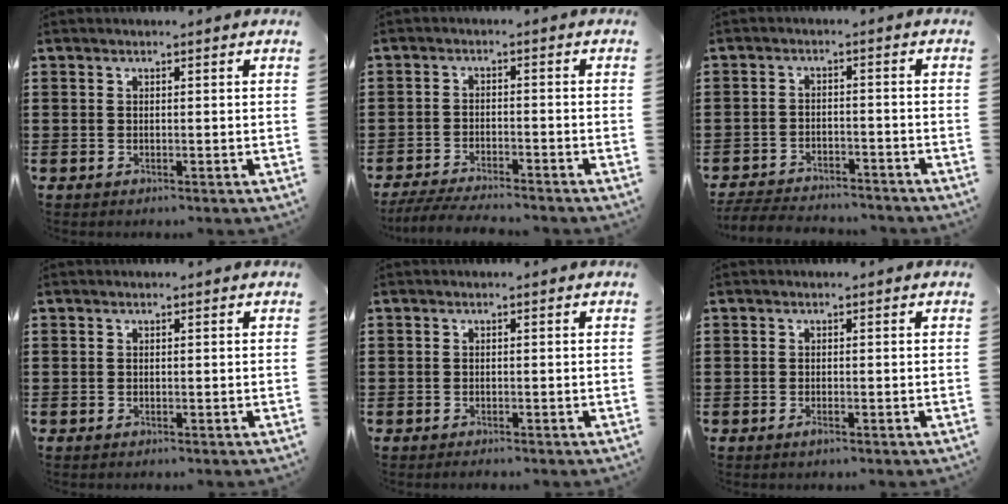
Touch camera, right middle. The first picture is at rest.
{"total": 4.1, "force": [-3.9, 0.1, 1.2], "torque": [-0.036, -0.010, -0.081]}
{"total": 4.0, "force": [-4.0, 0.5, 0.4], "torque": [-0.017, -0.001, -0.084]}
{"total": 0.0}
{"total": 0.6, "force": [-0.6, 0.1, 0.0], "torque": [-0.001, -0.001, -0.013]}
{"total": 0.8, "force": [-0.4, 0.2, 0.7], "torque": [-0.015, -0.004, -0.006]}